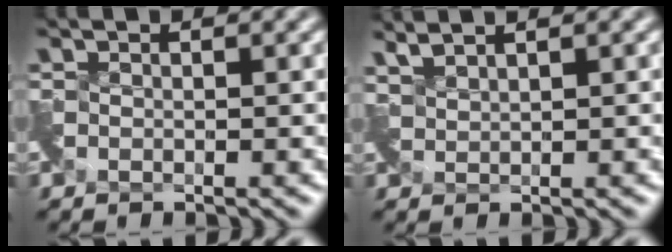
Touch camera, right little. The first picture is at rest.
{"total": 2.1, "force": [2.1, -0.3, -0.2], "torque": [-0.012, 0.008, 0.054]}